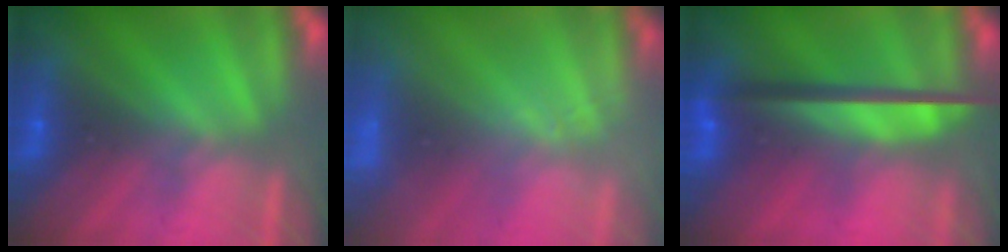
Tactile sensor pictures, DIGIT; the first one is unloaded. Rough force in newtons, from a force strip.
{"total": 2.5}
{"total": 10.9}